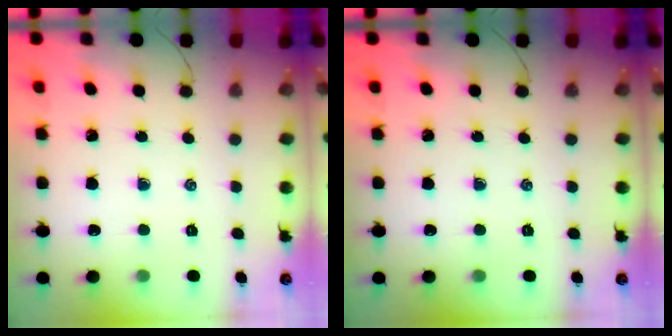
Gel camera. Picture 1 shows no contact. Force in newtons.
{"total": 0.0}